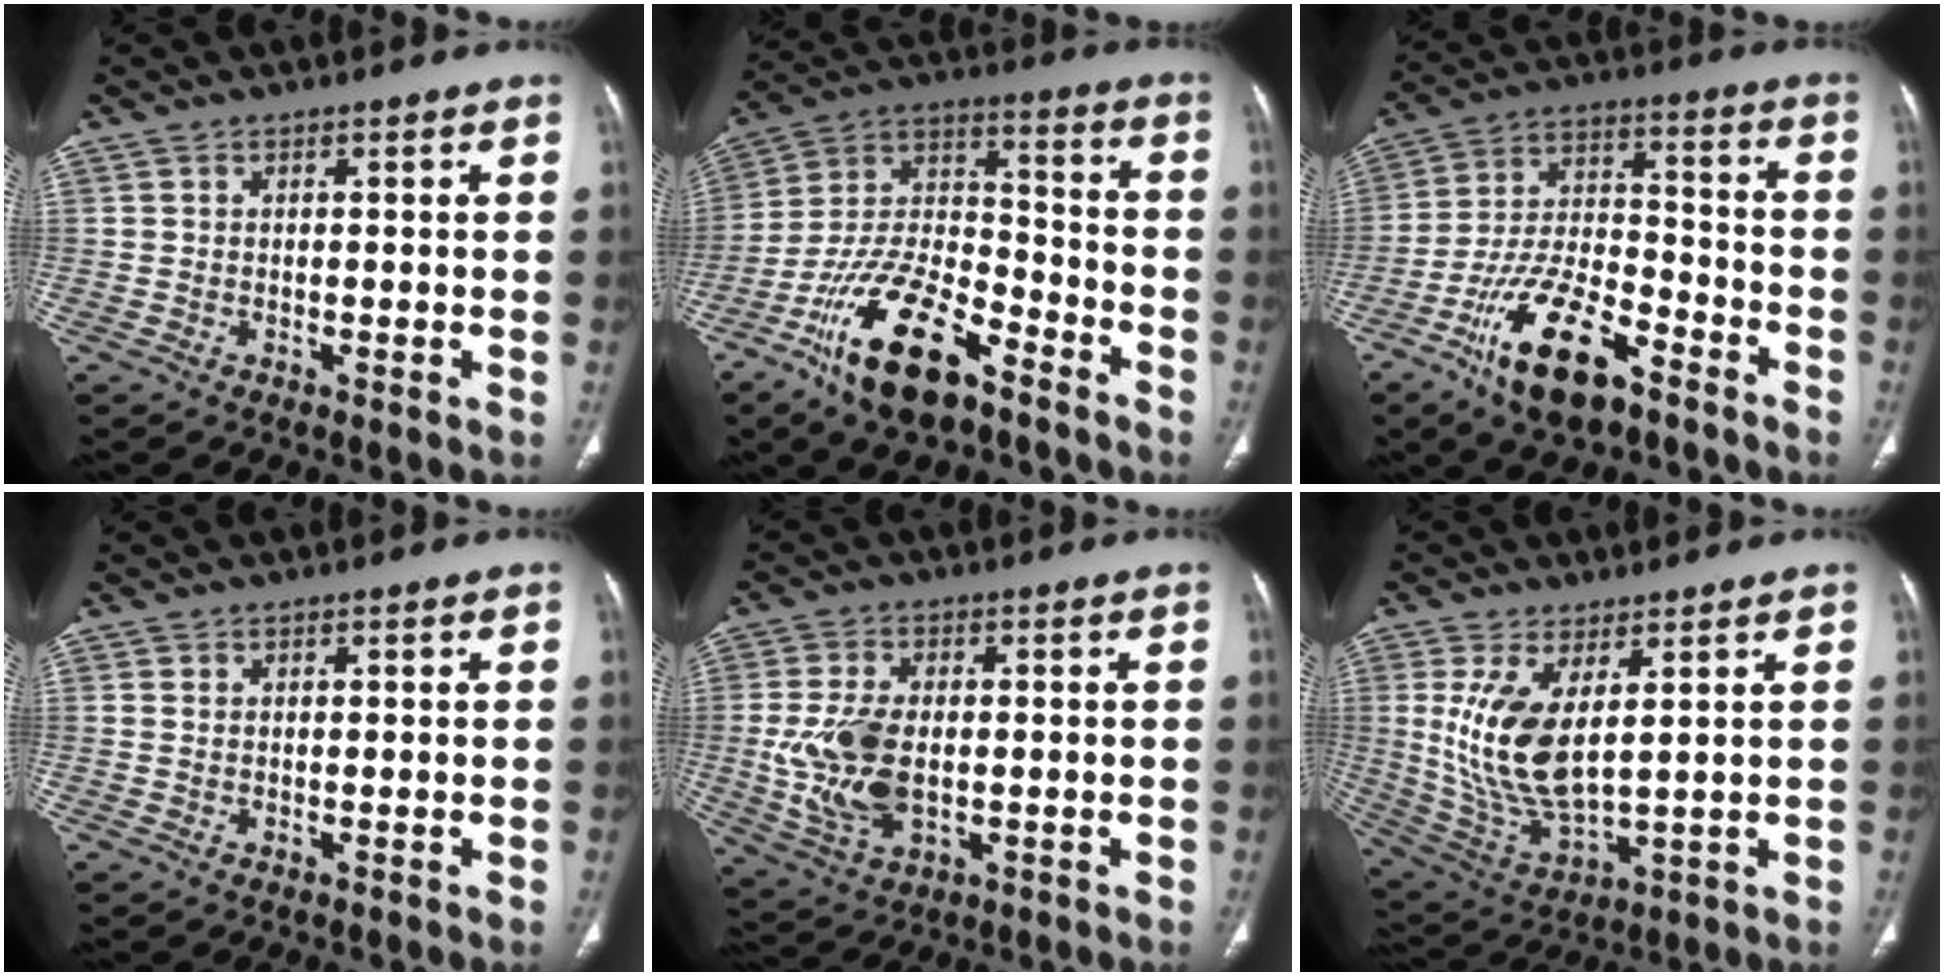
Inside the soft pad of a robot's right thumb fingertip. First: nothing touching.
{"total": 19.3, "force": [-11.9, 8.2, 12.8], "torque": [-0.228, 0.077, -0.213]}
{"total": 16.7, "force": [-10.1, 7.0, 11.3], "torque": [-0.200, 0.066, -0.180]}
{"total": 0.5, "force": [0.2, 0.4, 0.3], "torque": [-0.008, 0.000, 0.005]}
{"total": 11.7, "force": [-0.8, 6.8, 9.5], "torque": [-0.195, -0.006, -0.004]}
{"total": 13.2, "force": [3.1, 5.8, 11.5], "torque": [-0.234, -0.026, 0.082]}